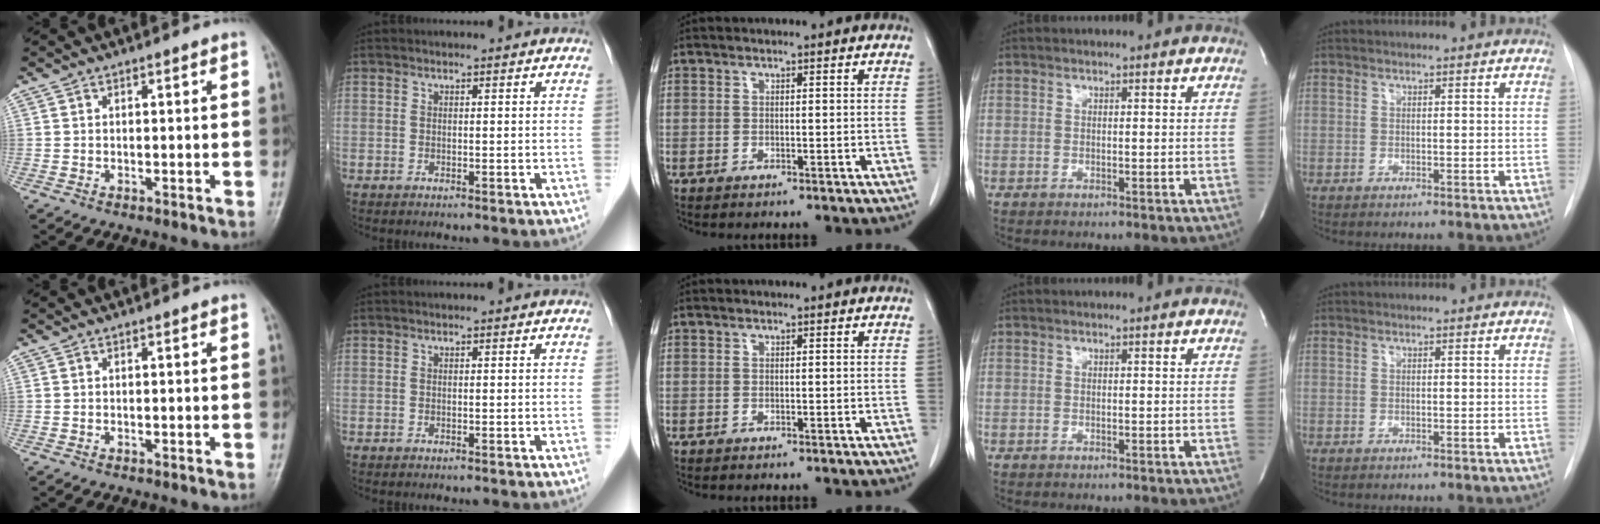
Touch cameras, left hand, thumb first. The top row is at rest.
{}